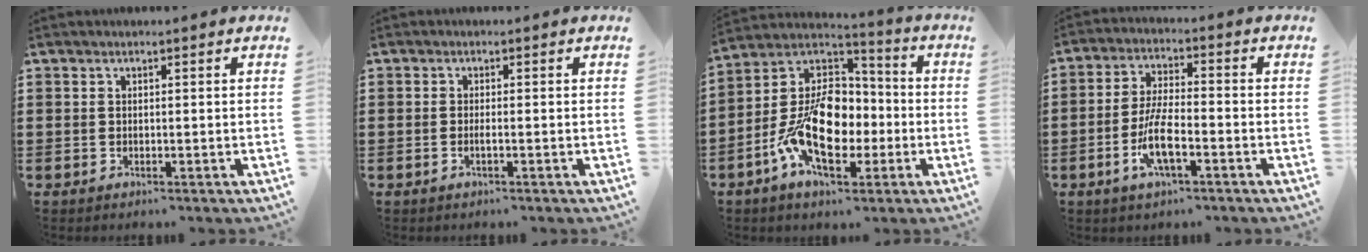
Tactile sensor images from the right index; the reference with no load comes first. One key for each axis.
{"total": 0.9, "fx": -0.5, "fy": 0.0, "fz": 0.7, "tx": -0.013, "ty": -0.002, "tz": -0.009}
{"total": 14.1, "fx": -4.0, "fy": 8.9, "fz": 10.2, "tx": -0.238, "ty": 0.009, "tz": -0.075}
{"total": 7.2, "fx": -2.9, "fy": 2.0, "fz": 6.3, "tx": -0.142, "ty": -0.011, "tz": -0.060}